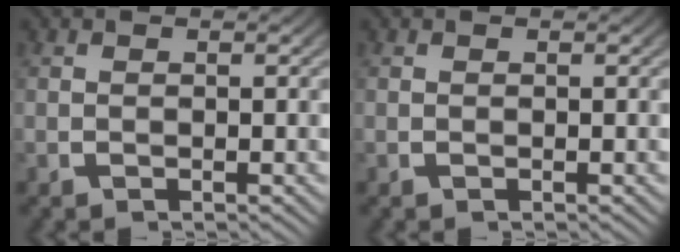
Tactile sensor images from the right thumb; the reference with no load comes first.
{"total": 0.0}